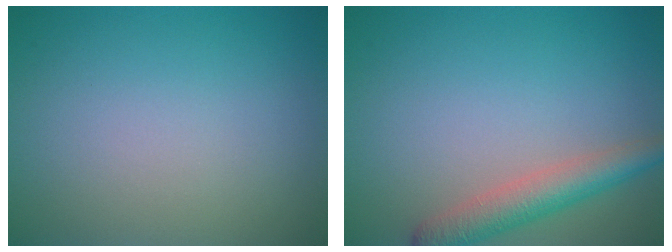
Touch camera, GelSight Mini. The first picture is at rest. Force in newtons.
{"total": 3.7, "press": 3.7, "slide": 0.1}